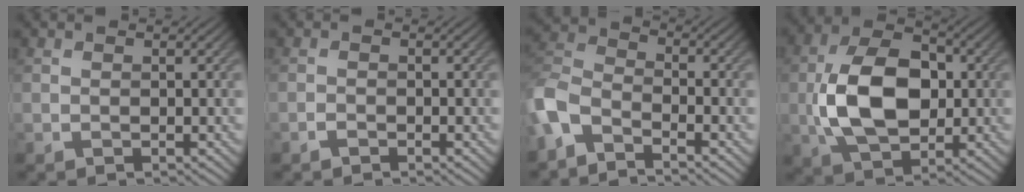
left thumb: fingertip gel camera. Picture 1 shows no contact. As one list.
[{"total": 1.0, "force": [-0.8, 0.3, 0.4], "torque": [-0.008, 0.001, -0.017]}, {"total": 7.3, "force": [-4.9, 3.2, 4.3], "torque": [-0.109, -0.004, -0.118]}, {"total": 11.9, "force": [-0.4, 7.7, 9.1], "torque": [-0.191, 0.003, -0.012]}]